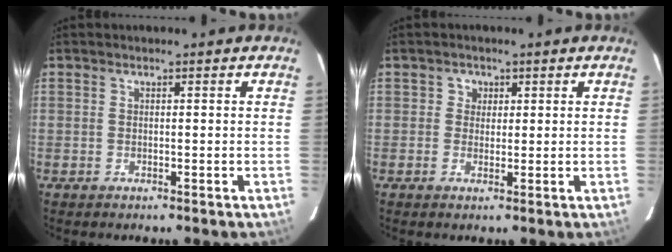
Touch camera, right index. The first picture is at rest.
{"total": 2.3, "force": [0.3, 2.2, 0.1], "torque": [0.007, 0.010, 0.003]}